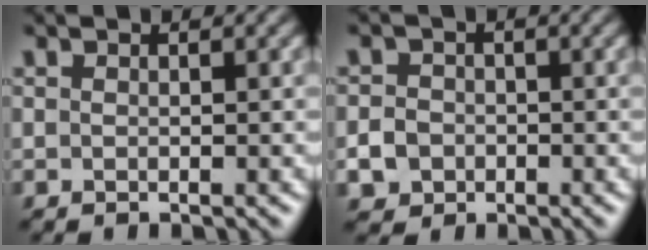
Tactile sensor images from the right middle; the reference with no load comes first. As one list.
[{"total": 4.1, "force": [-1.8, 3.5, 1.3], "torque": [-0.009, -0.006, -0.043]}]